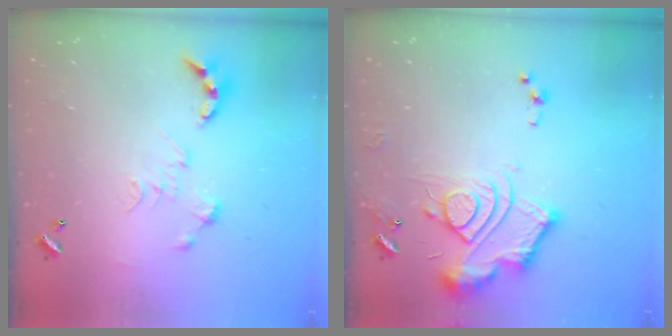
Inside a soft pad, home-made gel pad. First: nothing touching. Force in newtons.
{"total": 14.1, "press": 14.1, "slide": 1.3}